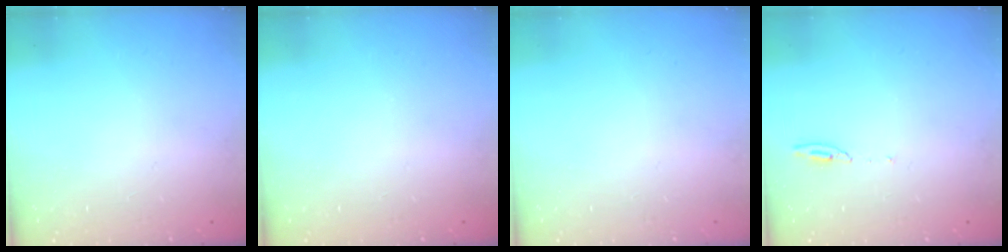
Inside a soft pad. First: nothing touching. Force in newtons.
{"total": 0.0}
{"total": 0.0}
{"total": 4.1, "press": 4.0, "slide": 0.7}